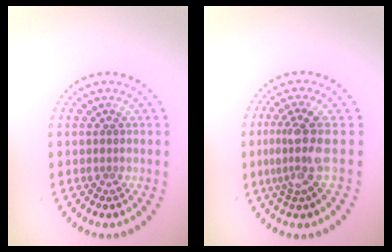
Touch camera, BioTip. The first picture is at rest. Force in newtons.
{"total": 3.7, "press": 2.7, "slide": 2.5}